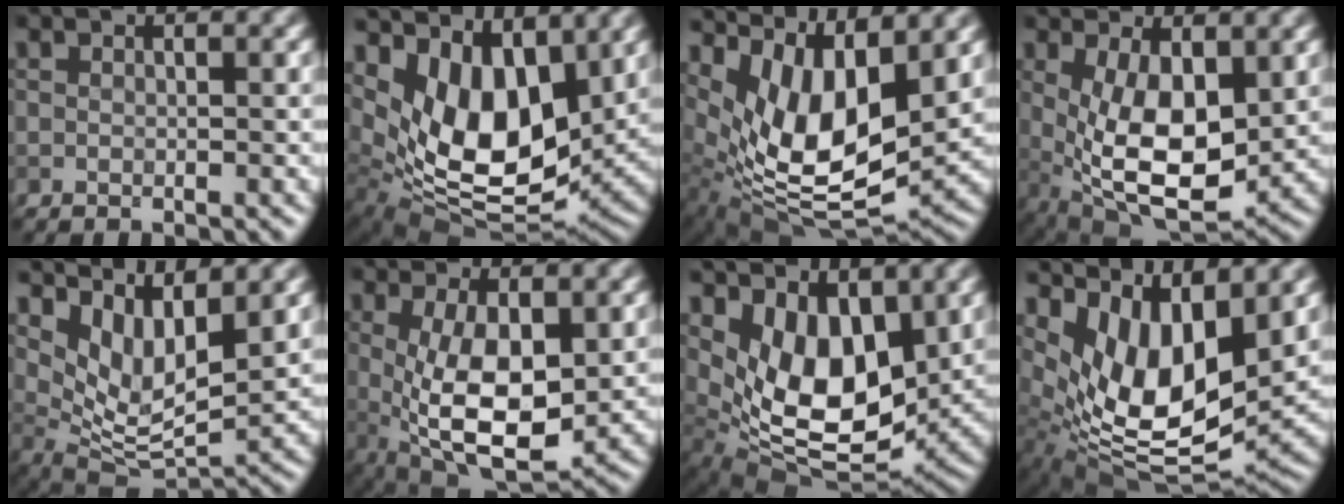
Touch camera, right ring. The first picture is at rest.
{"total": 10.1, "force": [3.6, 5.6, 7.7], "torque": [-0.145, -0.016, 0.061]}
{"total": 10.7, "force": [3.4, 4.8, 9.0], "torque": [-0.170, -0.015, 0.066]}
{"total": 8.6, "force": [0.4, 4.0, 7.6], "torque": [-0.149, -0.005, 0.010]}
{"total": 6.7, "force": [4.0, 2.4, 4.8], "torque": [-0.097, -0.011, 0.079]}
{"total": 8.1, "force": [-0.2, 3.3, 7.4], "torque": [-0.152, -0.009, 0.000]}
{"total": 9.0, "force": [2.9, 5.0, 6.9], "torque": [-0.130, -0.016, 0.048]}
{"total": 11.1, "force": [3.3, 5.2, 9.2], "torque": [-0.174, -0.019, 0.066]}